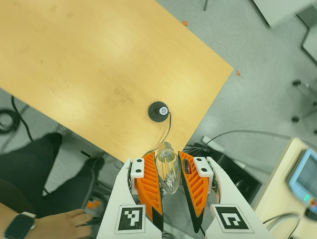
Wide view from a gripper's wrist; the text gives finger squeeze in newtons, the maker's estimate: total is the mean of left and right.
{"total": 12.7, "left": 14.0, "right": 11.4}